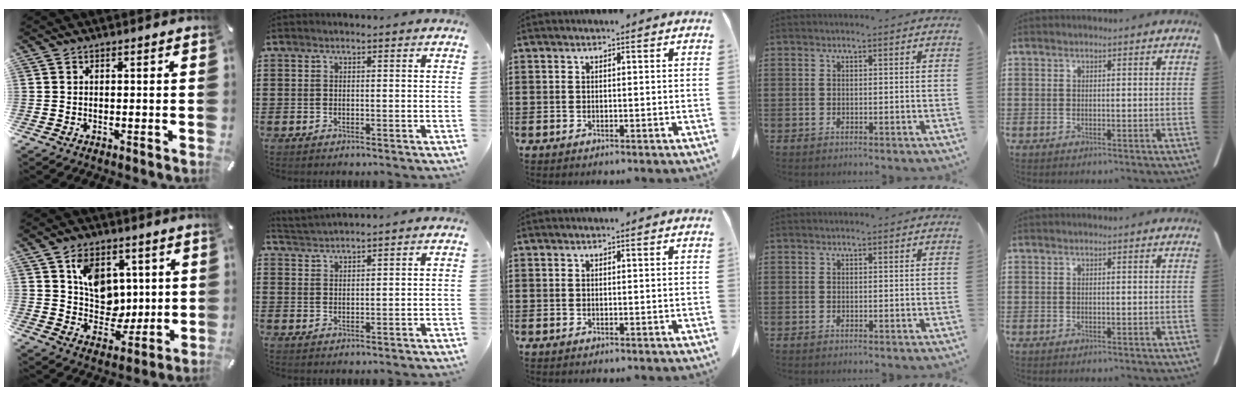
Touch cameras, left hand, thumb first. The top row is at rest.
{"thumb": {"total": 11.4, "force": [3.6, 9.6, 4.9], "torque": [-0.069, -0.011, 0.072]}, "index": {"total": 1.9, "force": [1.9, -0.3, 0.0], "torque": [-0.005, 0.000, 0.037]}}